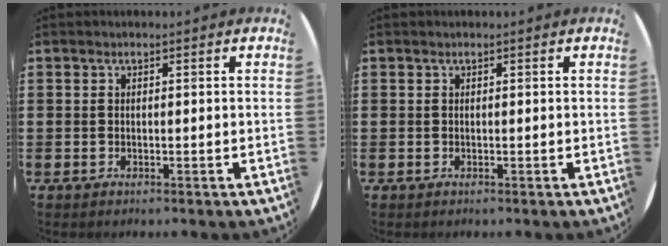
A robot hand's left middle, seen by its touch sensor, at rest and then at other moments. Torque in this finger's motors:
{"motor_torque": [0.21, -0.12, -0.01, -0.01]}